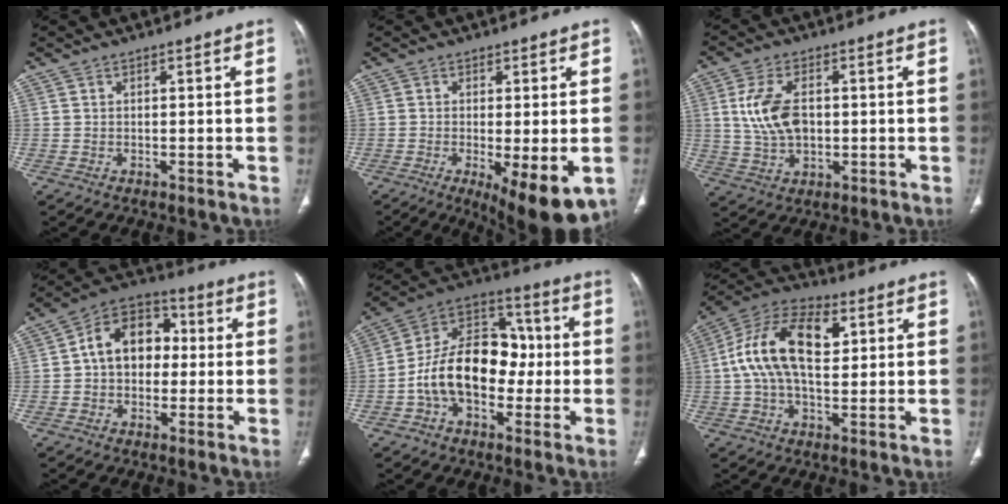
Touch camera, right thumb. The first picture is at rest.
{"total": 11.2, "force": [-3.8, 3.2, 10.1], "torque": [-0.149, -0.023, -0.049]}
{"total": 9.6, "force": [1.0, 5.8, 7.6], "torque": [-0.149, -0.001, 0.025]}
{"total": 12.0, "force": [0.8, 8.9, 8.1], "torque": [-0.098, 0.029, 0.000]}
{"total": 18.1, "force": [-2.3, 12.2, 13.1], "torque": [-0.192, 0.046, -0.042]}
{"total": 16.3, "force": [3.3, 8.9, 13.3], "torque": [-0.239, 0.022, 0.052]}